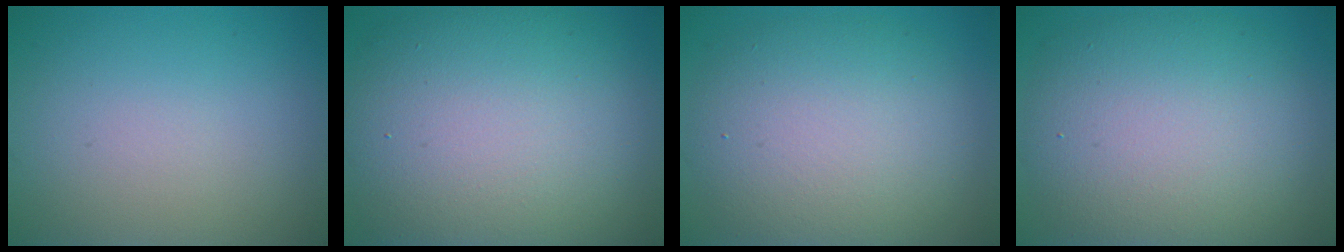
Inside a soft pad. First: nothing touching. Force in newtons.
{"total": 13.6, "press": 13.6, "slide": 0.8}
{"total": 8.8, "press": 8.8, "slide": 0.7}
{"total": 10.2, "press": 10.1, "slide": 1.0}